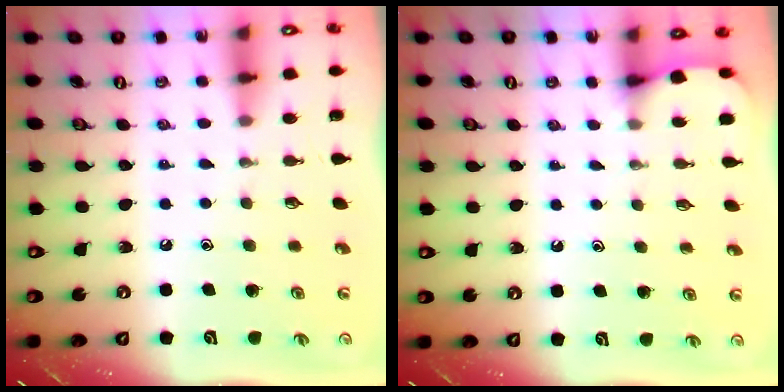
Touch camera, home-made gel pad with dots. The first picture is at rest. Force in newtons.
{"total": 3.0, "press": 2.9, "slide": 0.3}